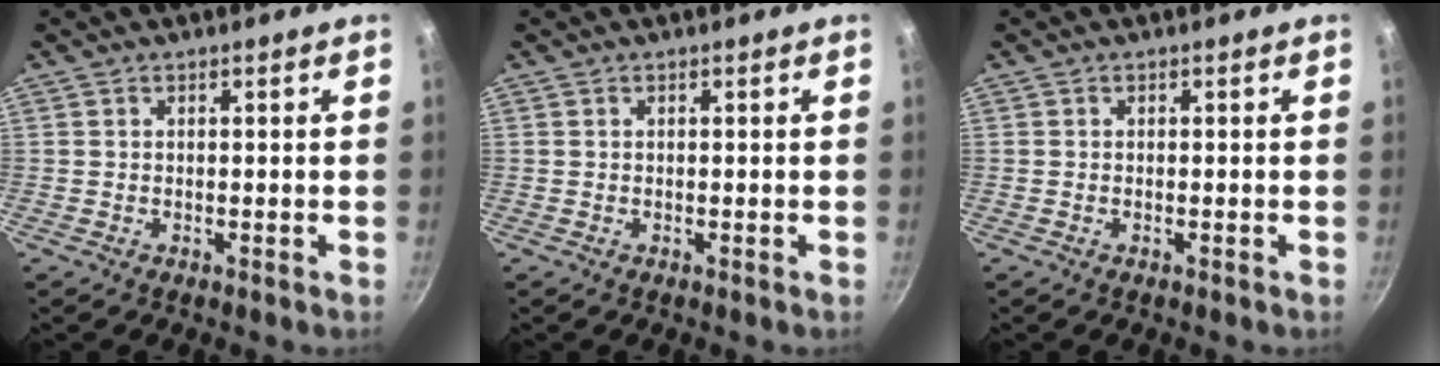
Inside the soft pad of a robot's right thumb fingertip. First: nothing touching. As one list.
[{"total": 0.0}, {"total": 0.0}]